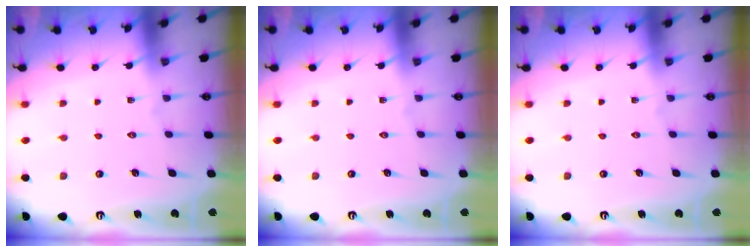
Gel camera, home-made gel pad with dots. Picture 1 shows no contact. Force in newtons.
{"total": 0.0}
{"total": 0.0}